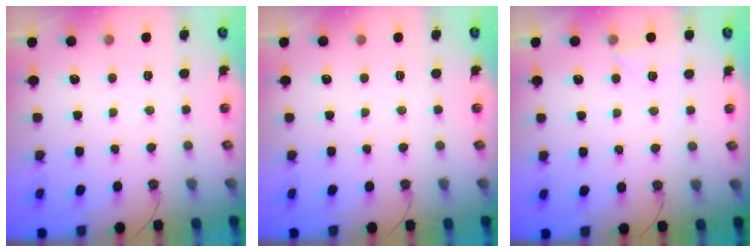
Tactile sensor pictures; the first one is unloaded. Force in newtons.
{"total": 0.0}
{"total": 3.9, "press": 3.9, "slide": 0.5}